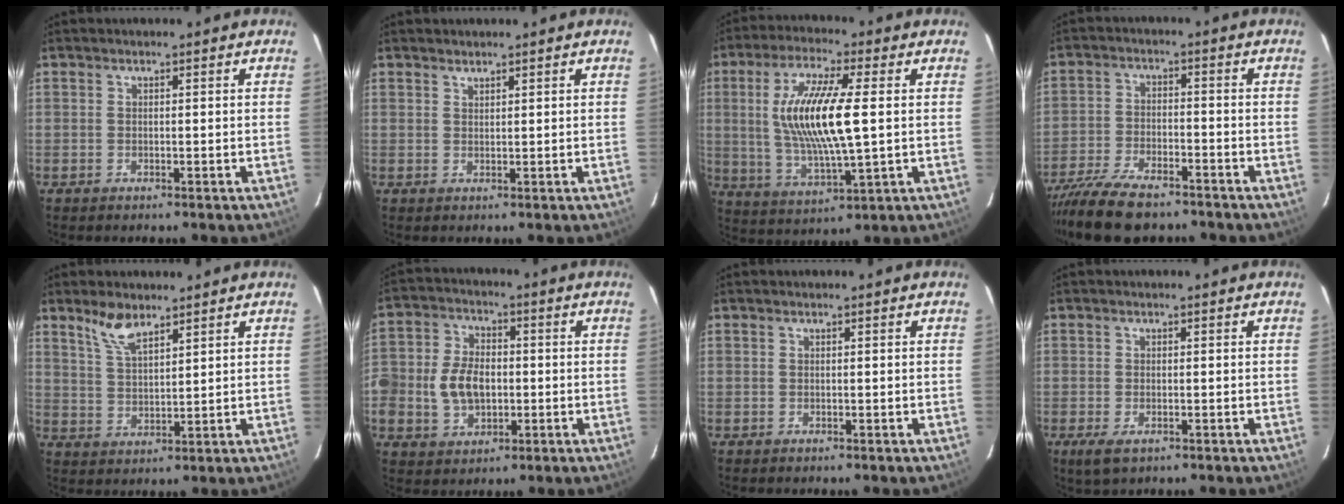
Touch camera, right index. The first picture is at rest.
{"total": 1.0, "force": [0.9, 0.3, 0.1], "torque": [-0.004, 0.001, 0.018]}
{"total": 15.4, "force": [1.7, 3.5, 14.9], "torque": [-0.290, -0.003, 0.037]}
{"total": 14.0, "force": [-11.5, 4.4, 6.6], "torque": [-0.158, -0.025, -0.204]}
{"total": 5.9, "force": [4.5, 1.9, 3.4], "torque": [-0.065, 0.003, 0.093]}
{"total": 10.4, "force": [-1.2, 7.8, 6.7], "torque": [-0.152, 0.015, -0.018]}
{"total": 0.0}
{"total": 3.2, "force": [-1.5, 1.7, 2.3], "torque": [-0.046, -0.011, -0.022]}